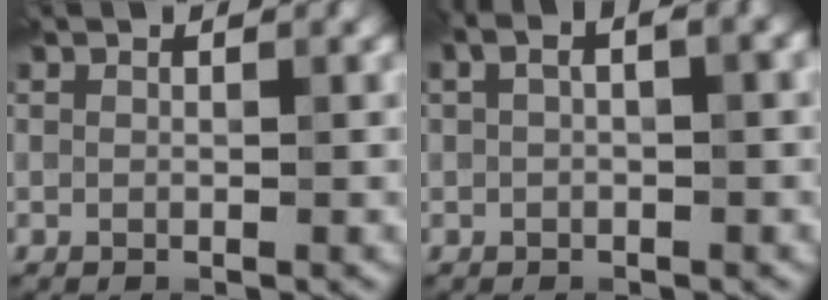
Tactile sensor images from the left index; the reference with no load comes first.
{"total": 3.6, "force": [1.2, 1.8, 2.9], "torque": [-0.052, 0.015, 0.008]}